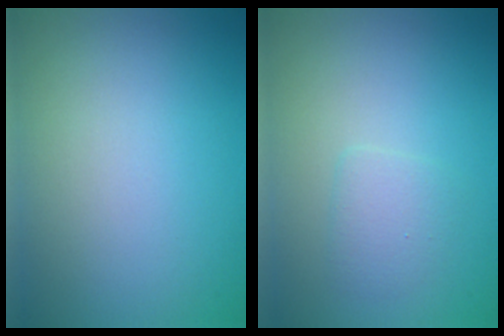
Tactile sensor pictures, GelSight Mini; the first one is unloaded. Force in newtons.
{"total": 1.6, "press": 1.6, "slide": 0.1}